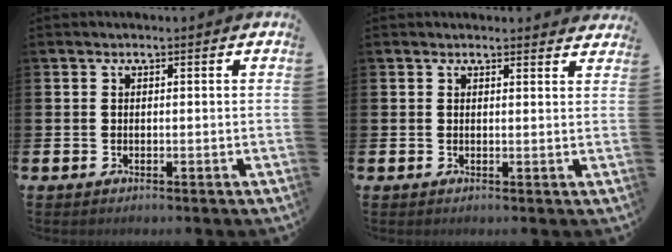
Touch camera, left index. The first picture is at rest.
{"total": 1.4, "force": [1.4, 0.1, -0.1], "torque": [0.011, -0.008, 0.023]}